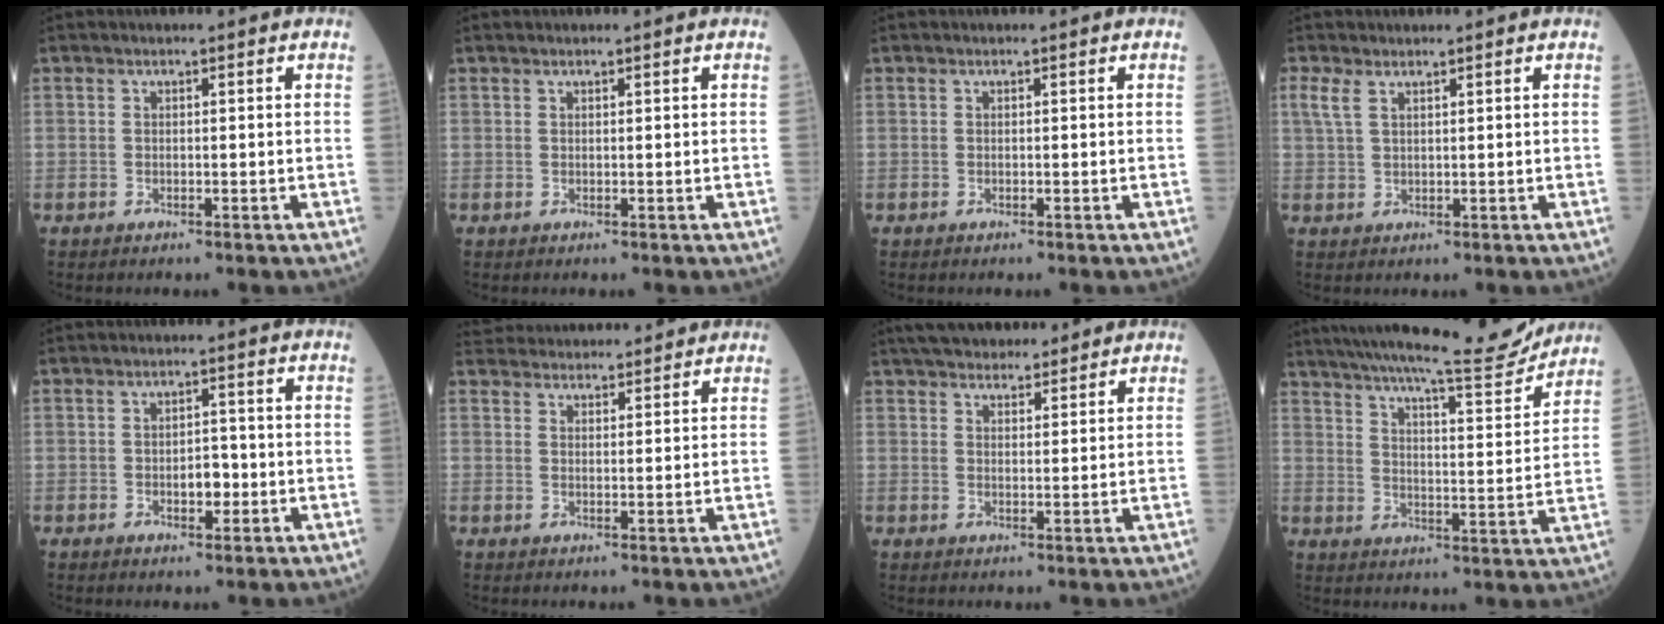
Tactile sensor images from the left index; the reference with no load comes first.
{"total": 0.0}
{"total": 0.0}
{"total": 2.0, "force": [1.2, 0.7, 1.4], "torque": [-0.043, 0.007, 0.033]}
{"total": 3.0, "force": [-1.2, 1.5, 2.3], "torque": [-0.033, -0.001, -0.017]}
{"total": 11.9, "force": [11.5, 1.9, 2.5], "torque": [-0.040, 0.034, 0.163]}
{"total": 11.3, "force": [10.0, 3.0, 4.3], "torque": [-0.059, 0.026, 0.149]}
{"total": 19.5, "force": [18.0, 1.0, 7.5], "torque": [-0.130, -0.032, 0.250]}